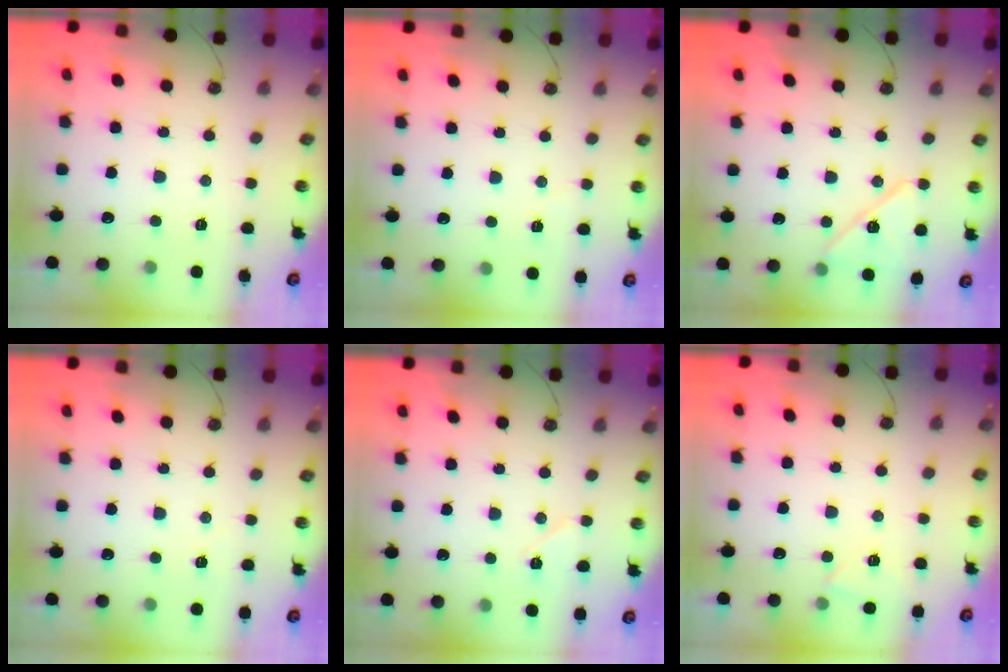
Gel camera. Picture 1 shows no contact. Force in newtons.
{"total": 2.5, "press": 2.3, "slide": 0.9}
{"total": 11.9, "press": 11.9, "slide": 0.6}
{"total": 2.2, "press": 2.1, "slide": 0.7}
{"total": 6.0, "press": 5.9, "slide": 1.1}
{"total": 3.4, "press": 3.4, "slide": 0.5}